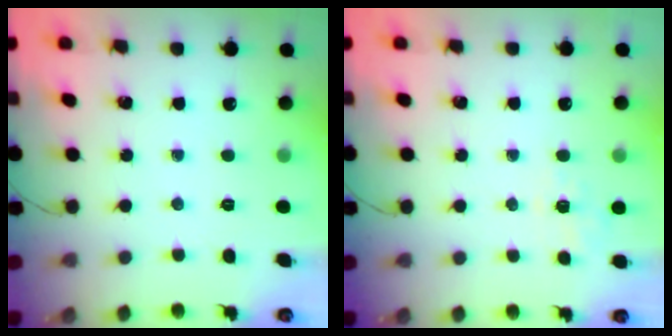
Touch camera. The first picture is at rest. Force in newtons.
{"total": 1.6, "press": 0.1, "slide": 1.6}